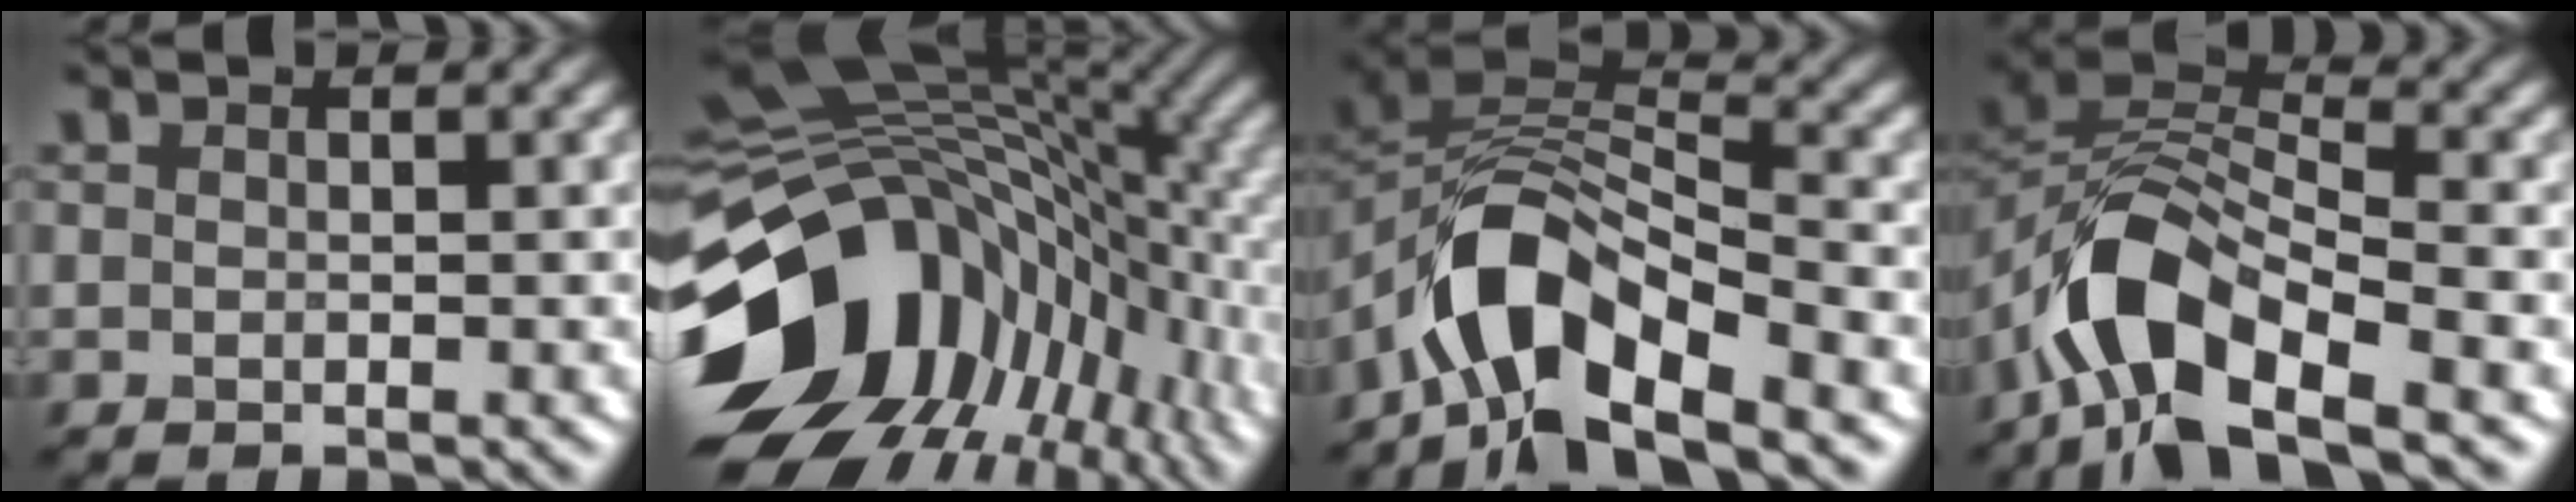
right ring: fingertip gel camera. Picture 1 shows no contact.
{"total": 16.2, "force": [-4.7, 11.7, 10.1], "torque": [-0.191, -0.012, -0.084]}
{"total": 10.1, "force": [-5.6, 4.6, 7.0], "torque": [-0.110, 0.013, -0.112]}
{"total": 9.8, "force": [-5.4, 4.7, 6.7], "torque": [-0.113, 0.011, -0.108]}